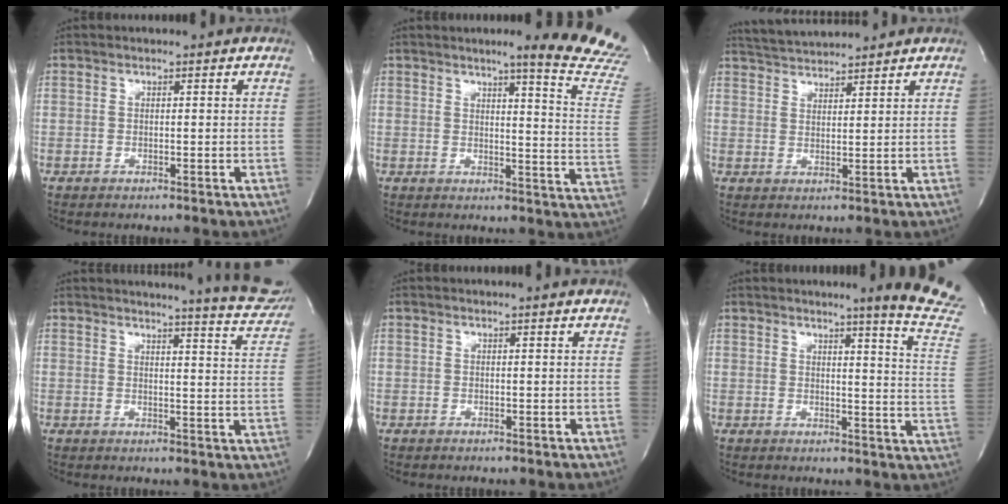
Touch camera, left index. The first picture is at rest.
{"total": 15.1, "force": [13.0, -1.4, 7.7], "torque": [-0.093, -0.100, 0.133]}
{"total": 5.9, "force": [5.8, -0.1, 1.0], "torque": [-0.028, 0.025, 0.106]}
{"total": 15.2, "force": [14.2, 0.7, 5.2], "torque": [-0.063, -0.068, 0.145]}
{"total": 0.8, "force": [0.7, -0.2, 0.2], "torque": [-0.010, -0.003, 0.013]}
{"total": 12.5, "force": [10.7, -2.2, 6.1], "torque": [-0.075, -0.097, 0.105]}